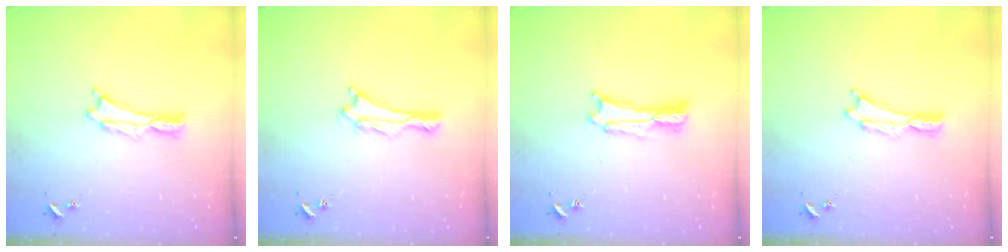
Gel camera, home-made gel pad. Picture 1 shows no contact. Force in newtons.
{"total": 1.9, "press": 1.9, "slide": 0.1}
{"total": 1.8, "press": 1.8, "slide": 0.3}
{"total": 0.0}